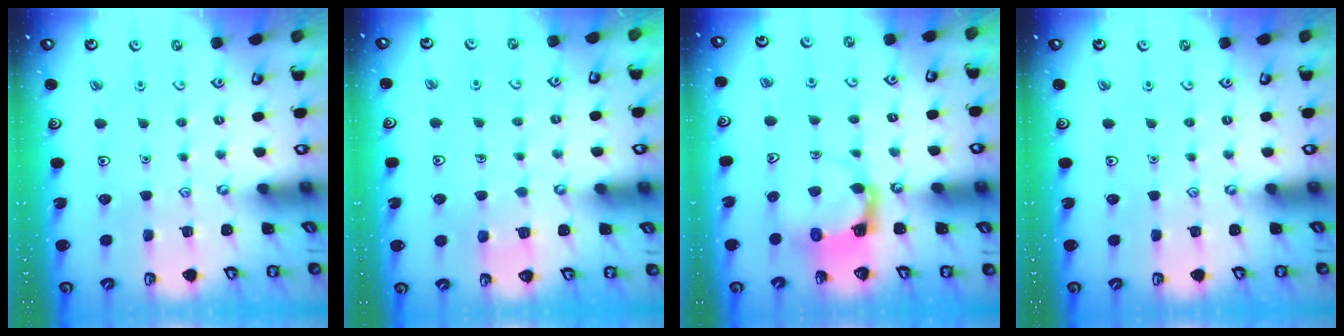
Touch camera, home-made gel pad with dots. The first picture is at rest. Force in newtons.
{"total": 2.8, "press": 2.8, "slide": 0.3}
{"total": 4.6, "press": 4.6, "slide": 0.1}
{"total": 0.0}